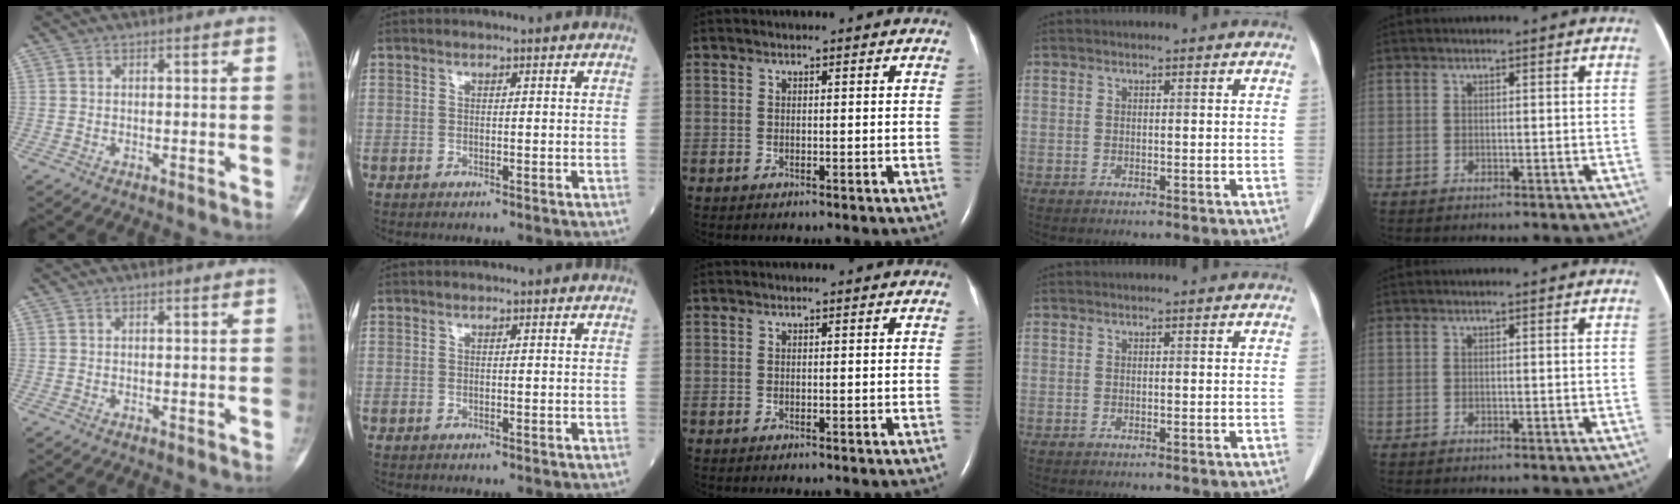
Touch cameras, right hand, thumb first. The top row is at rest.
{}